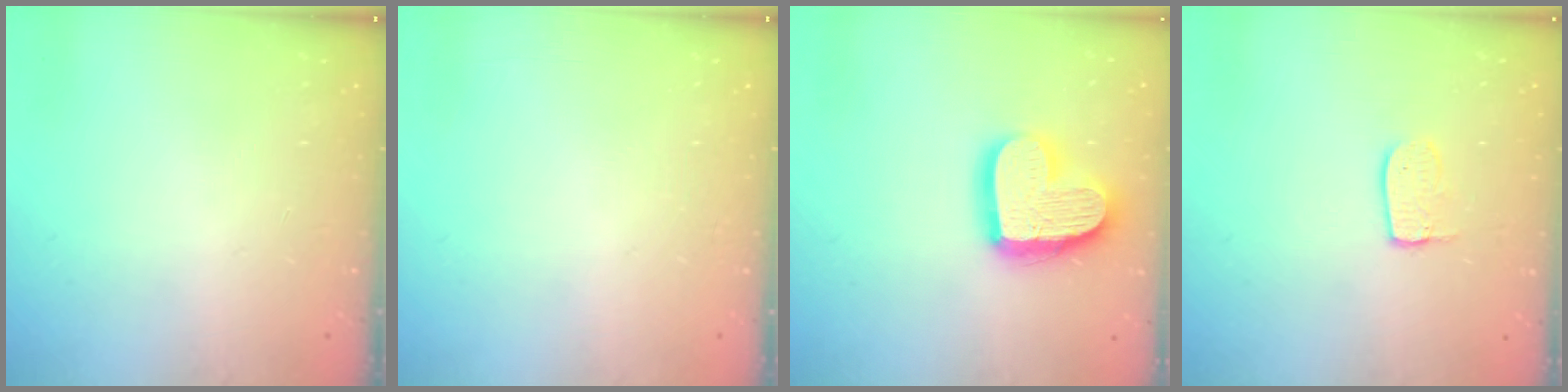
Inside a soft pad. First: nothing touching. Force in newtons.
{"total": 0.0}
{"total": 17.3, "press": 17.3, "slide": 1.5}
{"total": 5.5, "press": 5.5, "slide": 0.4}